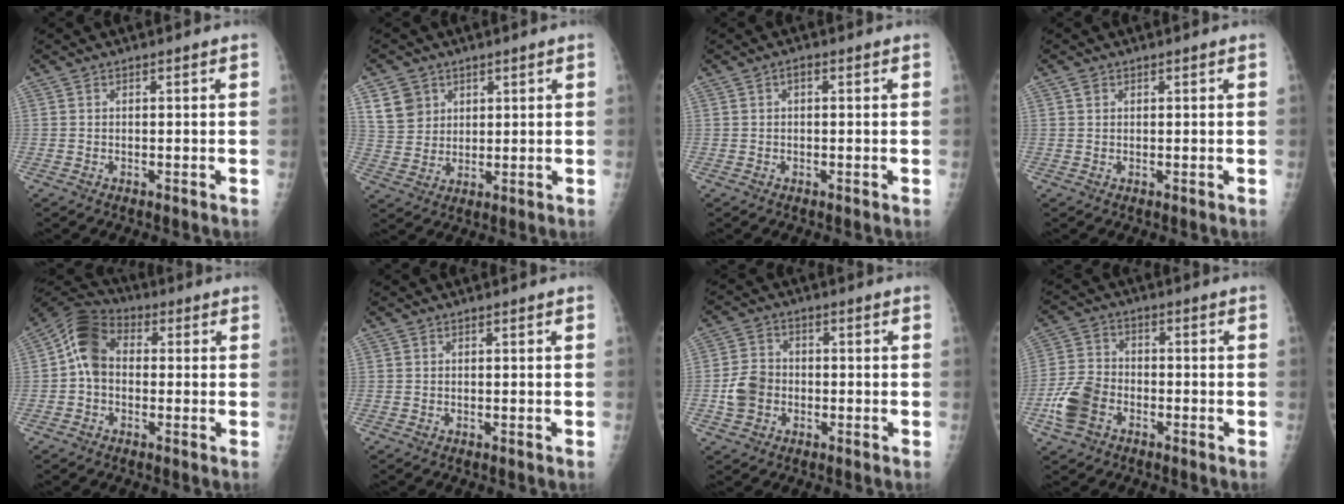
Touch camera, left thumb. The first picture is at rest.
{"total": 6.8, "force": [3.2, 5.6, 2.0], "torque": [-0.014, -0.016, 0.068]}
{"total": 1.0, "force": [0.1, 0.5, 0.8], "torque": [-0.007, 0.003, -0.004]}
{"total": 0.9, "force": [0.4, 0.8, 0.4], "torque": [0.000, -0.001, 0.005]}
{"total": 8.9, "force": [0.0, 6.8, 5.8], "torque": [-0.095, 0.026, -0.017]}
{"total": 0.0}
{"total": 6.3, "force": [-1.5, 5.2, 3.3], "torque": [-0.053, 0.015, -0.032]}
{"total": 8.5, "force": [-3.6, 5.9, 5.0], "torque": [-0.104, 0.018, -0.071]}